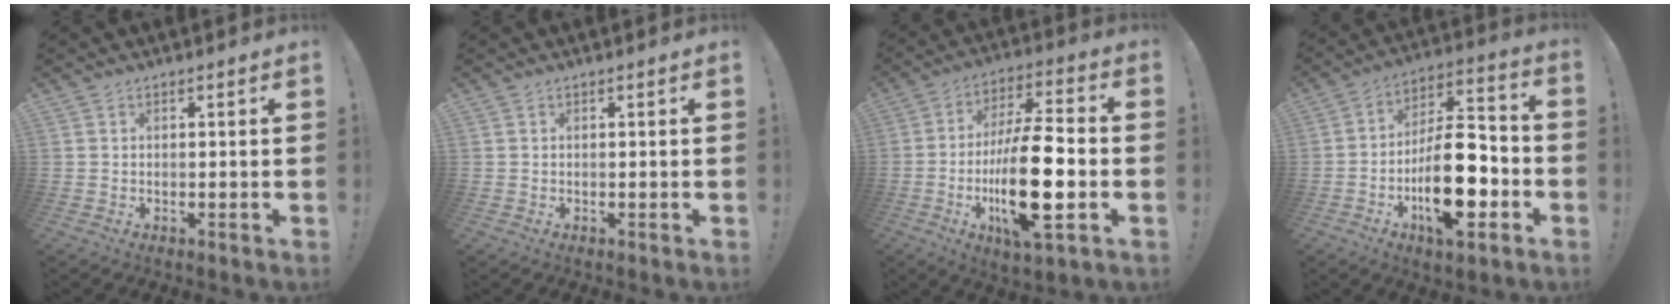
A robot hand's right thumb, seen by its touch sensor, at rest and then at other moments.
{"total": 0.0}
{"total": 21.5, "force": [-4.1, 6.8, 20.0], "torque": [-0.369, 0.002, -0.068]}
{"total": 20.0, "force": [-6.6, 8.9, 16.6], "torque": [-0.278, 0.034, -0.102]}